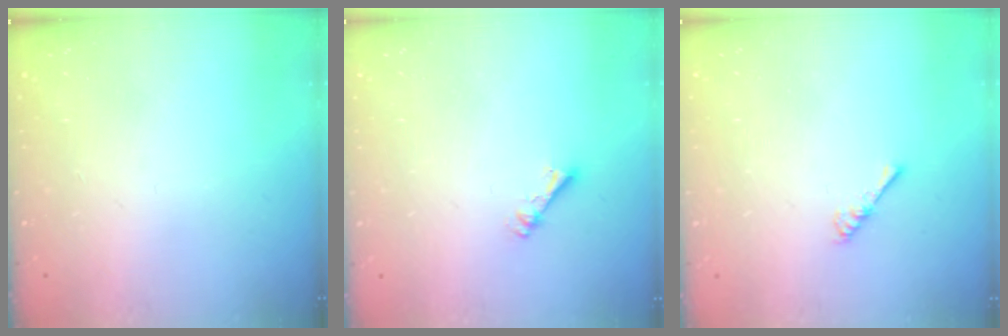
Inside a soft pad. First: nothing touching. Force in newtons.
{"total": 2.7, "press": 2.7, "slide": 0.4}
{"total": 1.8, "press": 1.7, "slide": 0.4}